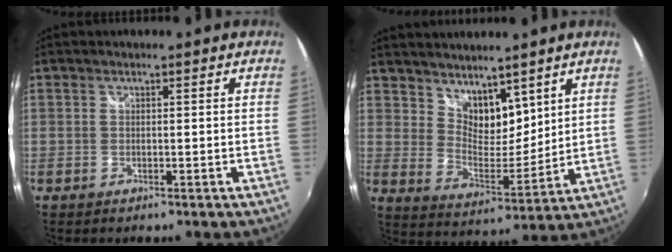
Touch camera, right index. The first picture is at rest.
{"total": 9.5, "force": [7.1, 4.9, 4.0], "torque": [-0.056, -0.002, 0.135]}